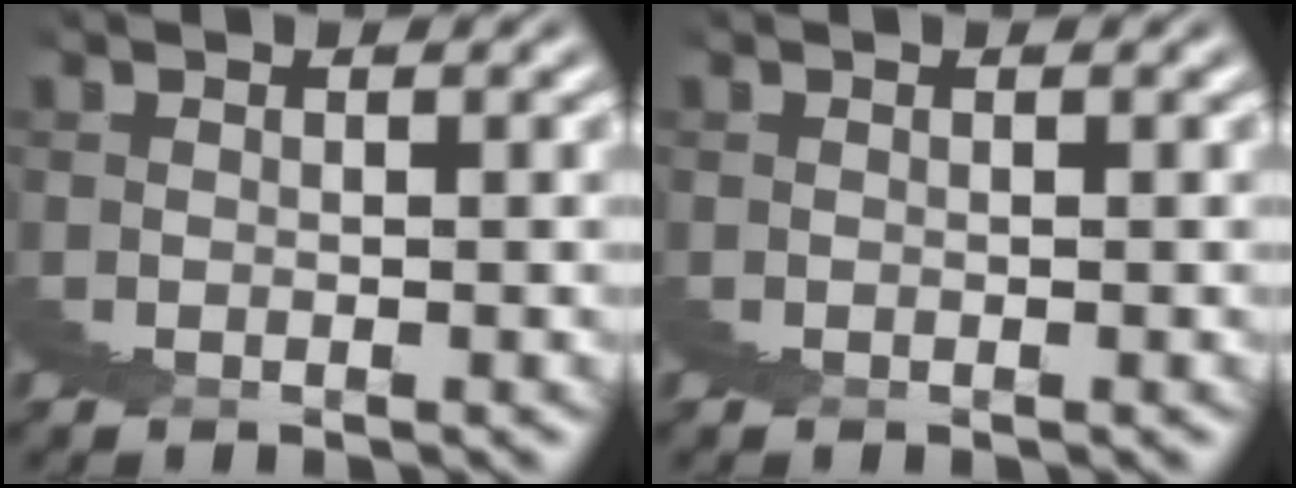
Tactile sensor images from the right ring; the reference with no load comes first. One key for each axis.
{"total": 0.0}